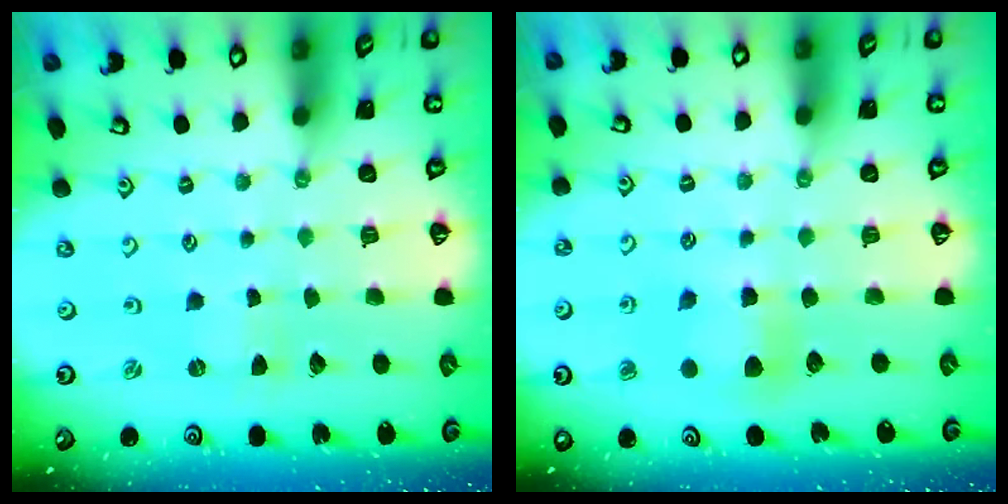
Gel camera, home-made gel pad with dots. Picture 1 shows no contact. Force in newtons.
{"total": 5.7, "press": 5.7, "slide": 0.3}